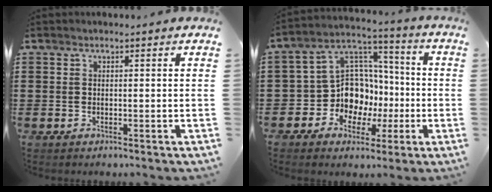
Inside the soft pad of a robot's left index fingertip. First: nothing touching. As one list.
[{"total": 11.8, "force": [-2.8, 10.4, 4.8], "torque": [-0.127, 0.004, -0.046]}]